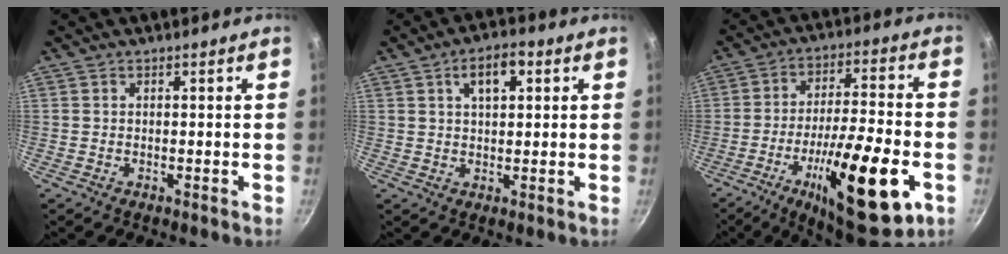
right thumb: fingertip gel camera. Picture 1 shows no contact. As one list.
[{"total": 6.6, "force": [2.4, 3.4, 5.1], "torque": [-0.061, 0.007, 0.037]}, {"total": 23.3, "force": [-8.5, 6.6, 20.6], "torque": [-0.306, 0.026, -0.128]}]